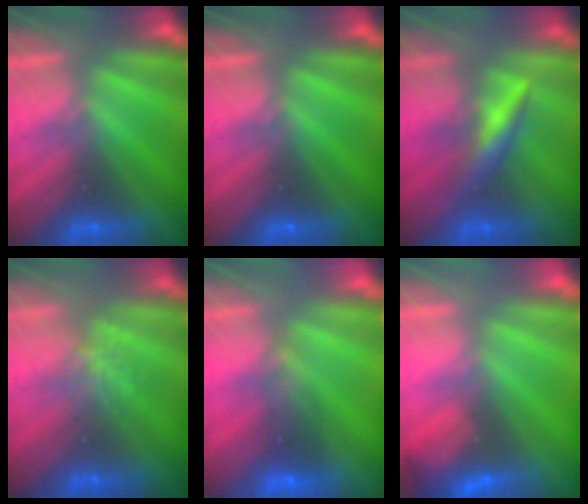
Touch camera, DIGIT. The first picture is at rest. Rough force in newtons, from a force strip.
{"total": 0.0}
{"total": 2.4}
{"total": 1.2}
{"total": 1.8}
{"total": 2.8}